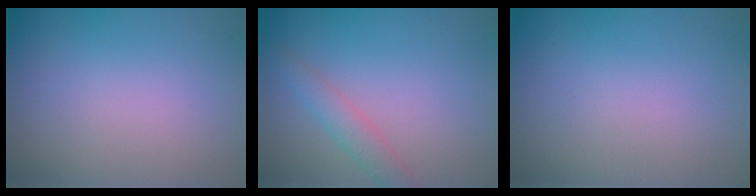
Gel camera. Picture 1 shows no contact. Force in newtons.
{"total": 2.1, "press": 2.1, "slide": 0.1}
{"total": 0.0}